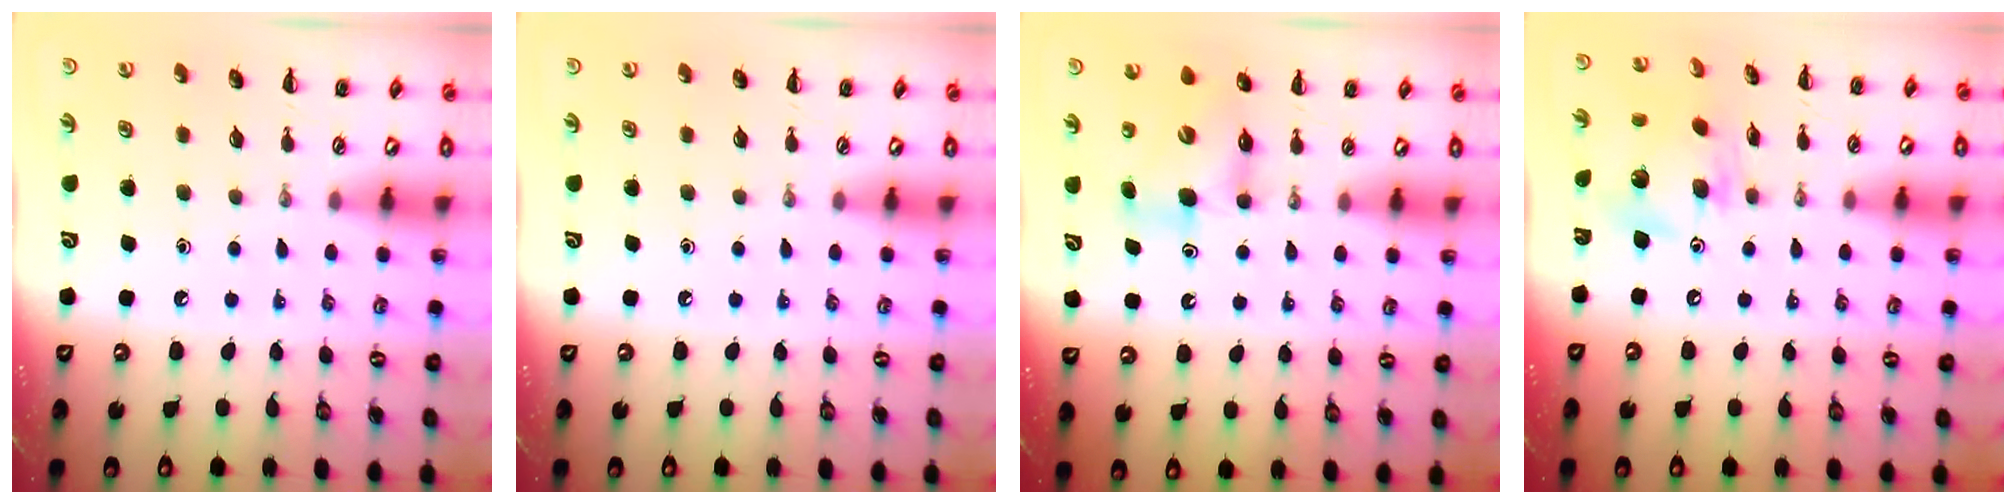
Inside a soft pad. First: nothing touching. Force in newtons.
{"total": 0.0}
{"total": 6.9, "press": 6.9, "slide": 0.4}
{"total": 10.4, "press": 10.4, "slide": 0.5}